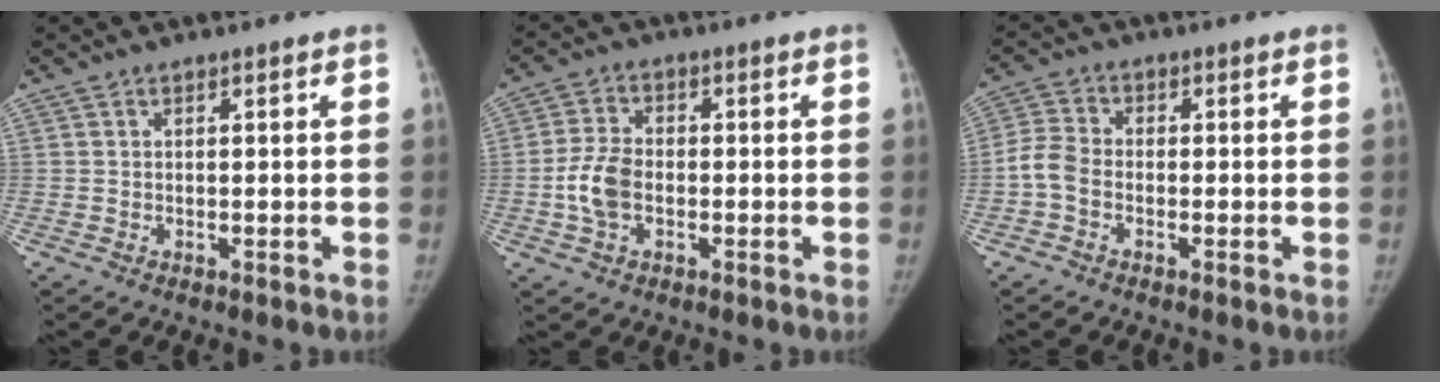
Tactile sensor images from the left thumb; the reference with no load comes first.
{"total": 6.7, "force": [-1.3, 4.5, 4.8], "torque": [-0.094, 0.012, -0.029]}
{"total": 4.6, "force": [-1.5, 3.3, 2.9], "torque": [-0.060, 0.013, -0.039]}